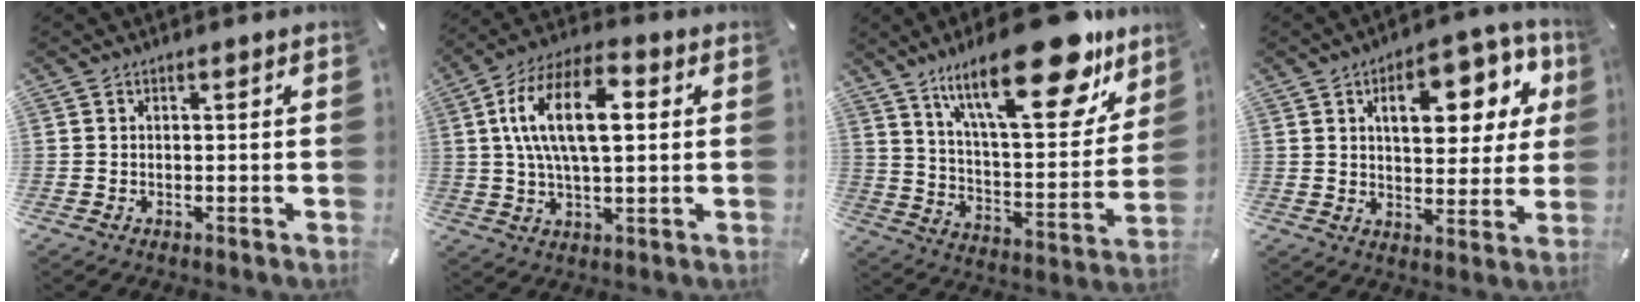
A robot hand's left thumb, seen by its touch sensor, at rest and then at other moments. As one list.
[{"total": 15.3, "force": [3.2, 7.7, 12.8], "torque": [-0.257, 0.004, 0.051]}, {"total": 26.9, "force": [17.7, 9.8, 17.7], "torque": [-0.267, -0.111, 0.294]}, {"total": 16.1, "force": [6.4, 8.7, 11.9], "torque": [-0.157, -0.016, 0.099]}]